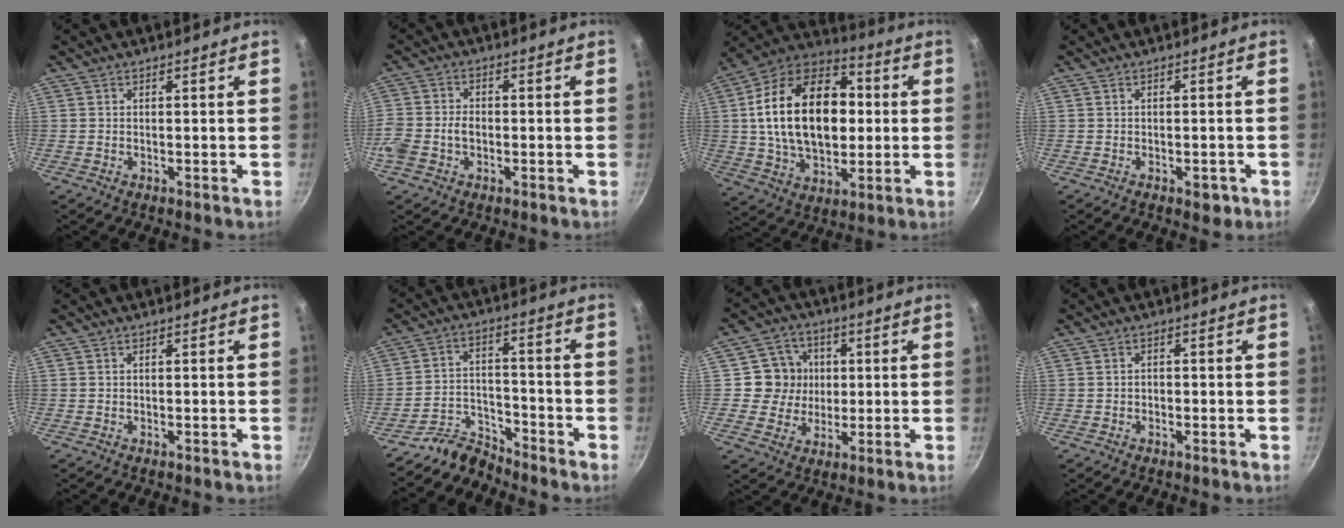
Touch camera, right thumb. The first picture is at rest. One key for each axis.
{"total": 6.8, "fx": -2.0, "fy": 5.0, "fz": 4.2, "tx": -0.085, "ty": 0.020, "tz": -0.049}
{"total": 24.9, "fx": 1.8, "fy": 16.2, "fz": 18.8, "tx": -0.293, "ty": 0.026, "tz": 0.025}
{"total": 2.4, "fx": -1.1, "fy": 1.3, "fz": 1.6, "tx": -0.012, "ty": 0.010, "tz": -0.007}
{"total": 0.0}
{"total": 6.5, "fx": -6.3, "fy": 1.8, "fz": 0.3, "tx": 0.003, "ty": 0.066, "tz": -0.129}
{"total": 8.8, "fx": 0.9, "fy": 8.5, "fz": 2.2, "tx": 0.001, "ty": 0.004, "tz": 0.006}
{"total": 0.9, "fx": -0.4, "fy": 0.8, "fz": 0.4, "tx": -0.005, "ty": 0.003, "tz": -0.006}